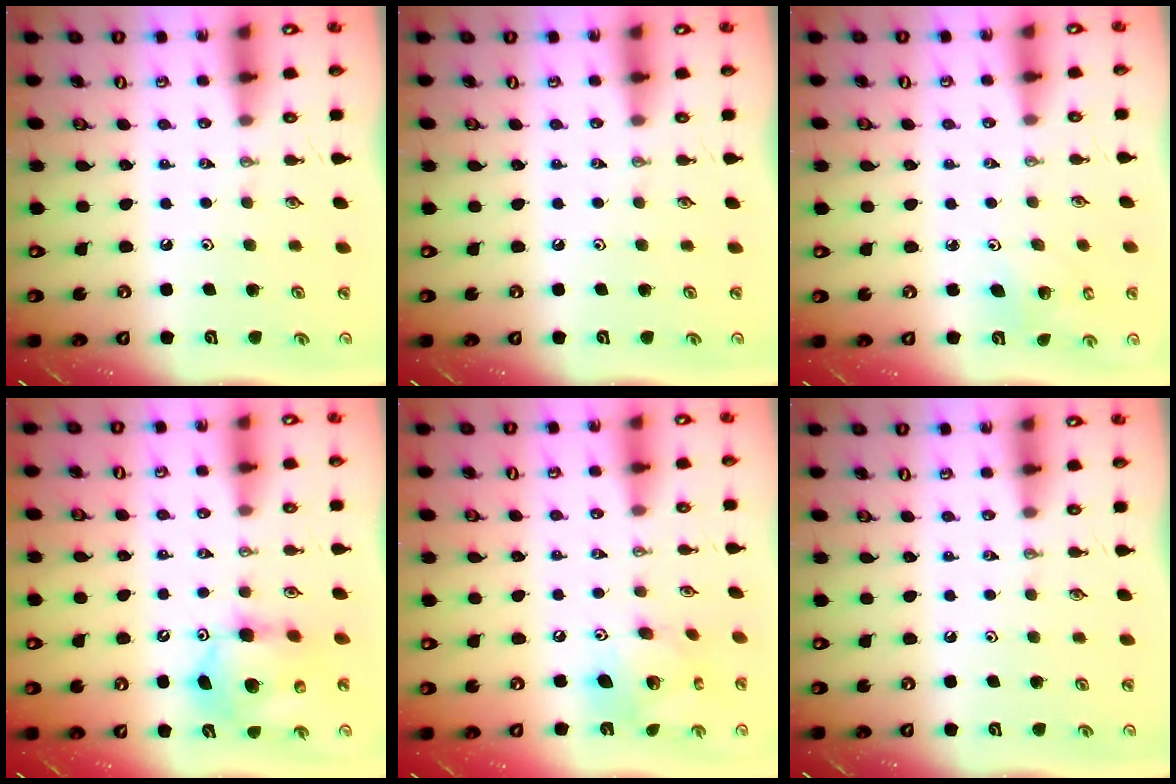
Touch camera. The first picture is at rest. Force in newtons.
{"total": 0.0}
{"total": 4.0, "press": 4.0, "slide": 0.4}
{"total": 11.1, "press": 11.0, "slide": 1.6}
{"total": 13.4, "press": 13.4, "slide": 1.4}
{"total": 0.0}